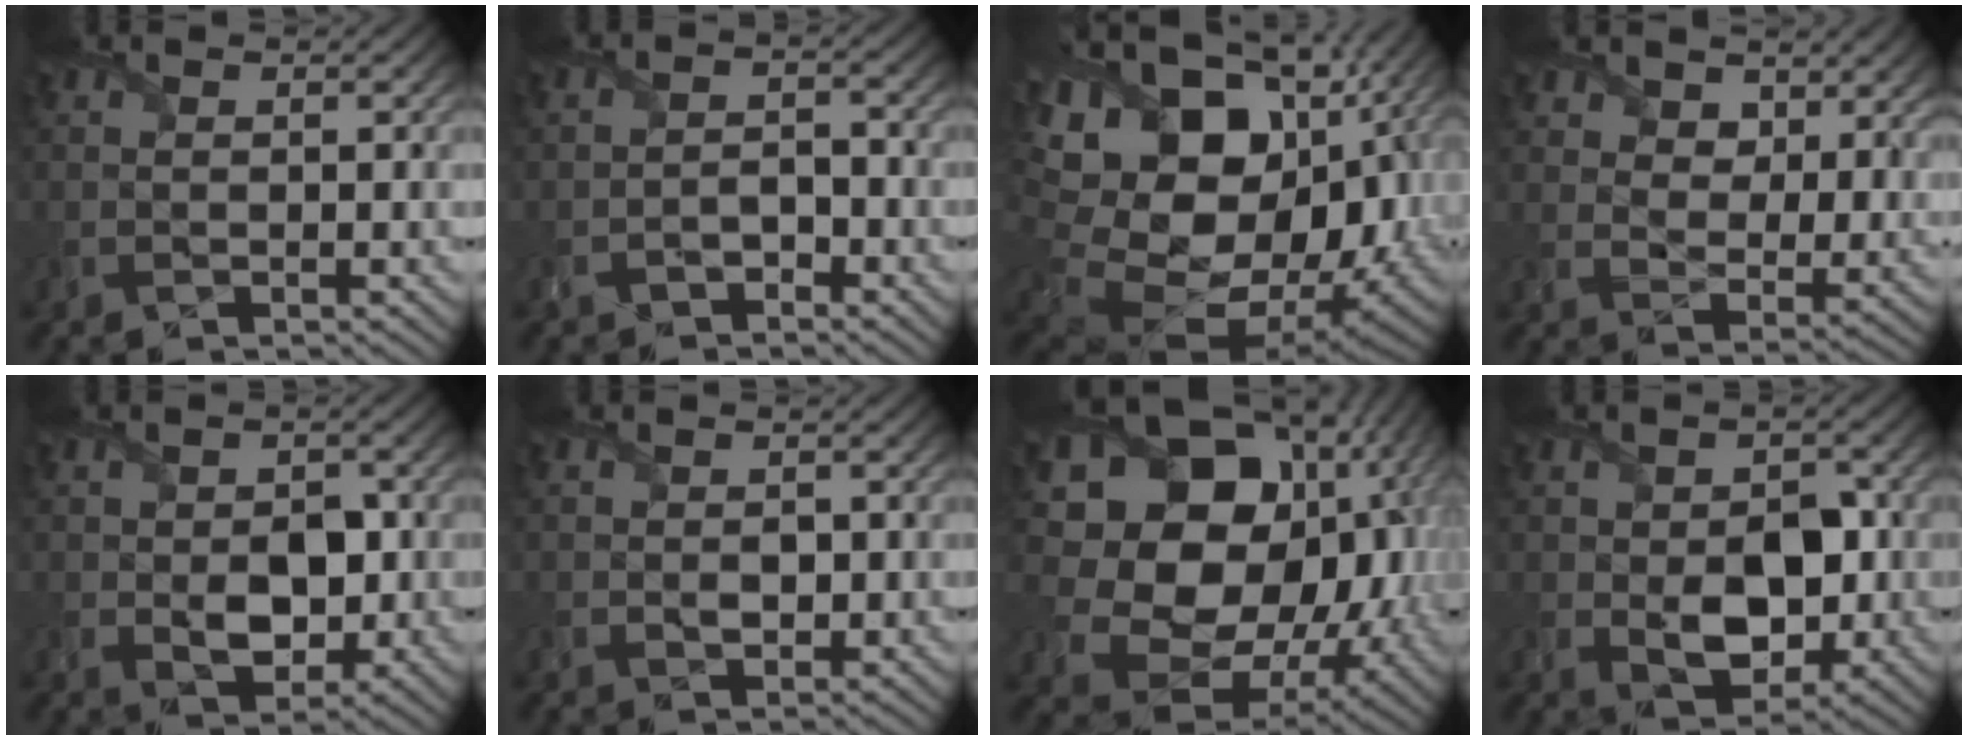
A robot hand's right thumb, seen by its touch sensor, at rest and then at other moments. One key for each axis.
{"total": 1.8, "fx": -1.7, "fy": 0.6, "fz": 0.4, "tx": -0.008, "ty": 0.007, "tz": -0.036}
{"total": 22.6, "fx": 2.9, "fy": 16.1, "fz": 15.5, "tx": -0.333, "ty": -0.032, "tz": 0.091}
{"total": 8.8, "fx": 5.5, "fy": 5.3, "fz": 4.3, "tx": -0.094, "ty": -0.019, "tz": 0.090}
{"total": 4.5, "fx": -0.6, "fy": 3.1, "fz": 3.3, "tx": -0.058, "ty": -0.011, "tz": -0.007}
{"total": 1.1, "fx": -0.2, "fy": 0.8, "fz": 0.8, "tx": -0.016, "ty": -0.003, "tz": -0.003}
{"total": 20.8, "fx": 1.8, "fy": 16.8, "fz": 12.2, "tx": -0.257, "ty": -0.032, "tz": 0.065}
{"total": 6.5, "fx": -0.9, "fy": 4.2, "fz": 4.8, "tx": -0.084, "ty": -0.014, "tz": -0.011}